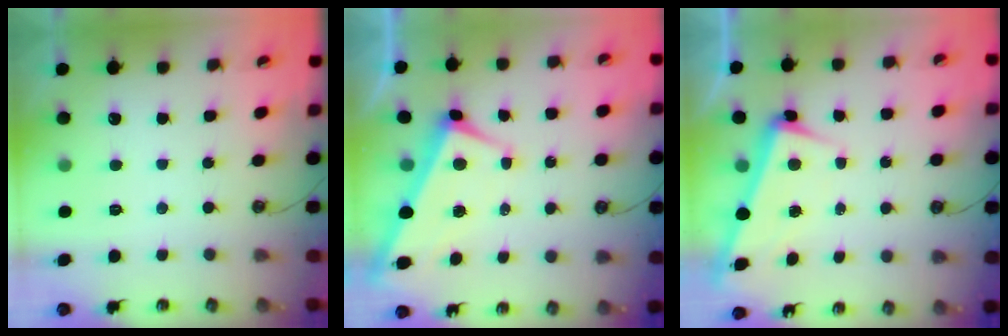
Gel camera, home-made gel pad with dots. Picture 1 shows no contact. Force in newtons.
{"total": 2.5, "press": 2.3, "slide": 0.9}
{"total": 3.1, "press": 3.0, "slide": 1.0}